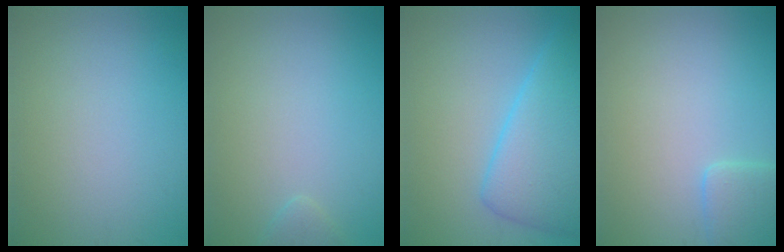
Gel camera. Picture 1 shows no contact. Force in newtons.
{"total": 1.0, "press": 1.0, "slide": 0.1}
{"total": 7.5, "press": 7.5, "slide": 0.3}
{"total": 2.4, "press": 2.4, "slide": 0.3}